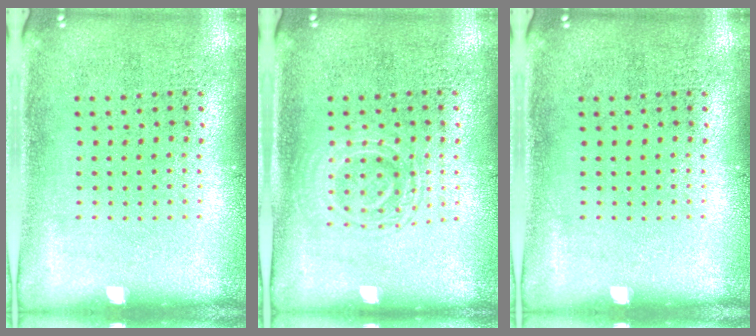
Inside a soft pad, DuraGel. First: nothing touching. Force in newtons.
{"total": 1.4, "press": 1.3, "slide": 0.4}
{"total": 0.0}